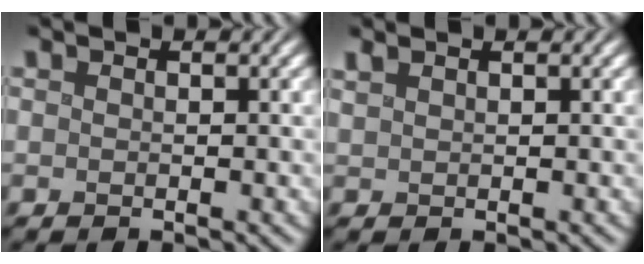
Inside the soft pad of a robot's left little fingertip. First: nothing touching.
{"total": 1.1, "force": [0.9, 0.3, 0.5], "torque": [-0.013, 0.004, 0.019]}